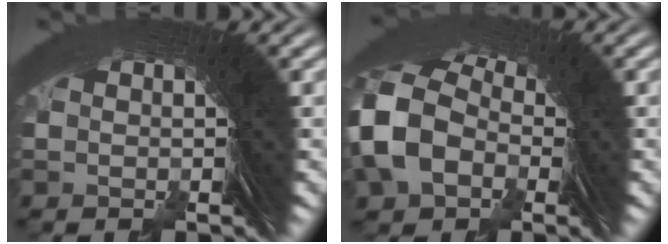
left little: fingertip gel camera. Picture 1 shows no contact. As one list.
[{"total": 8.8, "force": [1.1, 7.2, 4.9], "torque": [-0.139, 0.001, 0.013]}]